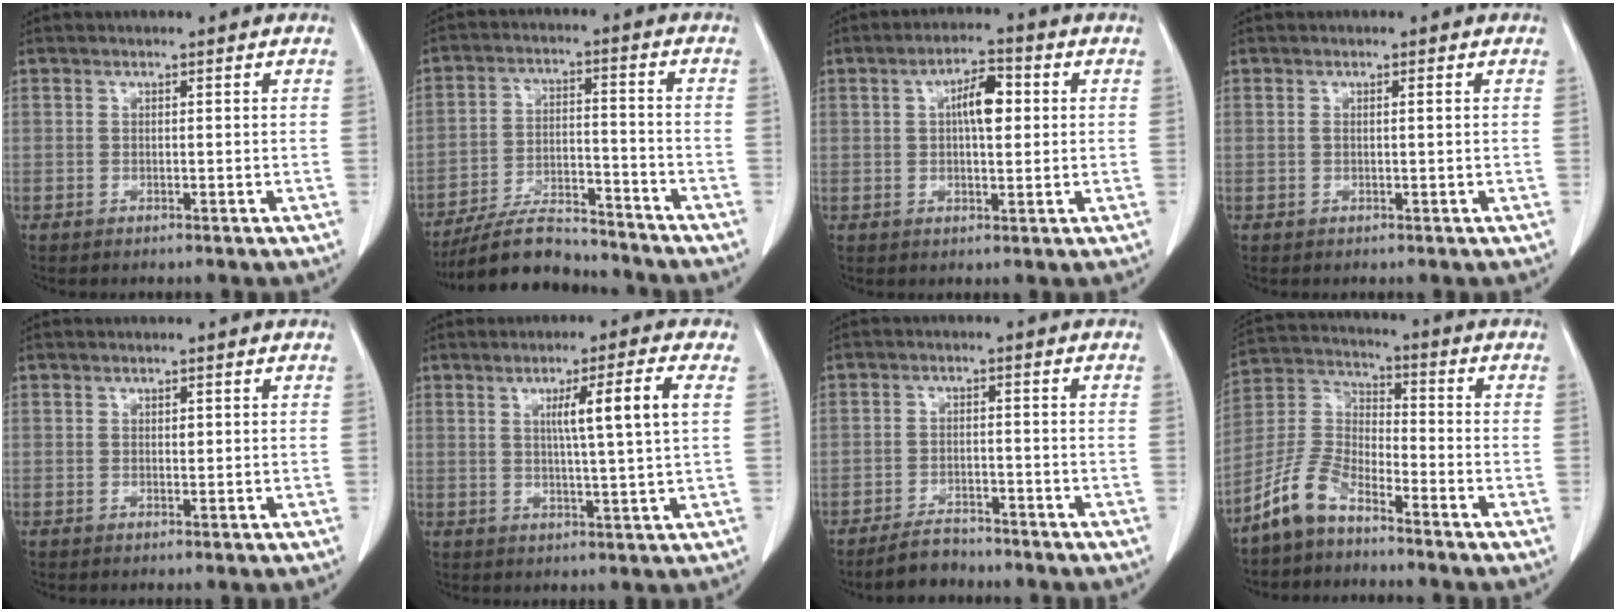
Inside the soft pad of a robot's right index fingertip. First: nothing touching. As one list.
[{"total": 13.4, "force": [-12.1, 3.1, 4.7], "torque": [-0.080, 0.009, -0.206]}, {"total": 6.6, "force": [1.2, 2.5, 6.0], "torque": [-0.110, 0.015, 0.021]}, {"total": 1.2, "force": [0.2, 0.3, 1.2], "torque": [-0.032, 0.008, 0.006]}, {"total": 1.2, "force": [0.2, 0.7, 0.9], "torque": [-0.020, -0.001, 0.005]}, {"total": 8.5, "force": [2.2, -0.6, 8.2], "torque": [-0.131, 0.001, 0.037]}, {"total": 5.2, "force": [-4.6, 1.9, 1.4], "torque": [-0.030, -0.004, -0.077]}, {"total": 9.2, "force": [-6.8, 3.6, 5.1], "torque": [-0.129, 0.010, -0.143]}]